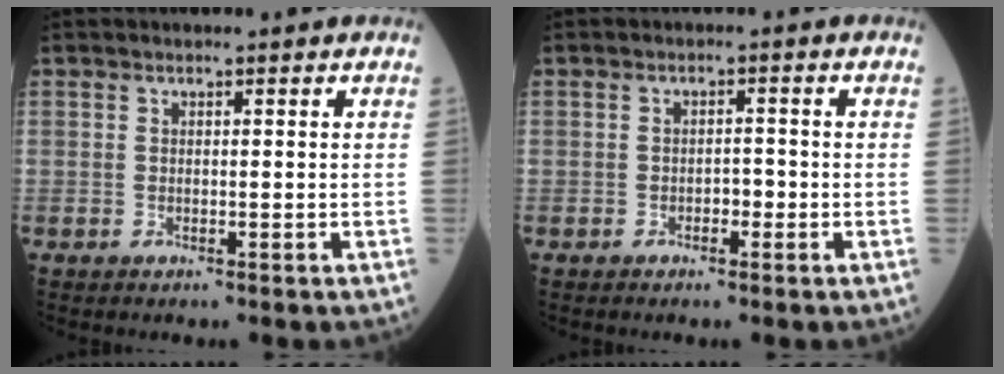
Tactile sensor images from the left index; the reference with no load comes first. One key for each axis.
{"total": 1.4, "fx": -0.8, "fy": 0.7, "fz": 1.0, "tx": -0.007, "ty": 0.001, "tz": -0.017}